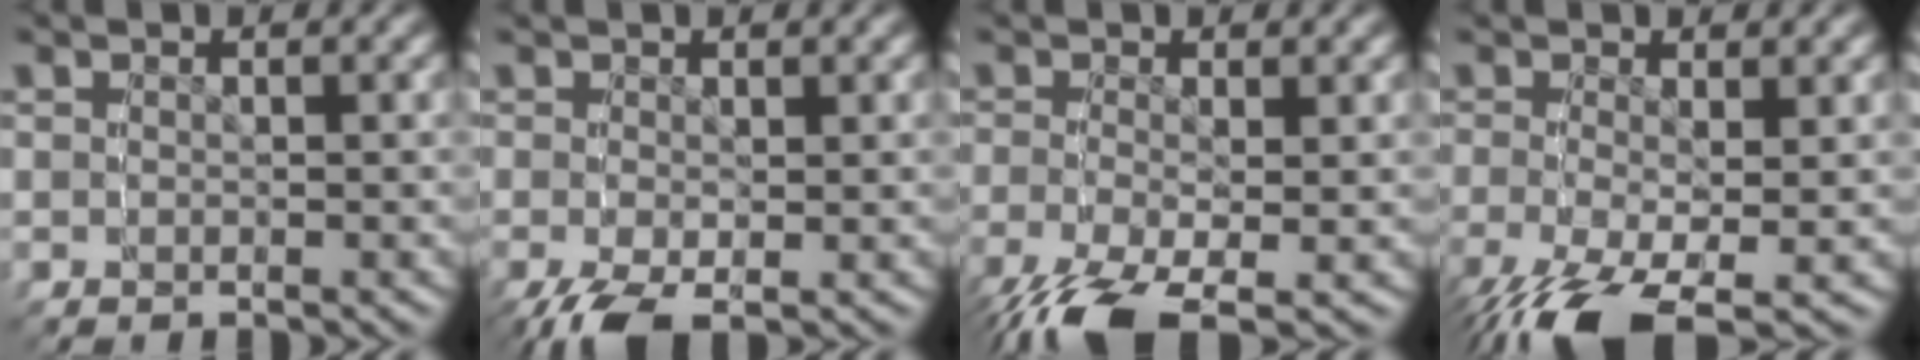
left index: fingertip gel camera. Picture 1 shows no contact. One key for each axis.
{"total": 0.7, "fx": -0.2, "fy": 0.7, "fz": -0.2, "tx": 0.006, "ty": -0.009, "tz": 0.004}
{"total": 2.7, "fx": -2.5, "fy": -0.3, "fz": -1.1, "tx": 0.026, "ty": -0.007, "tz": -0.036}
{"total": 2.0, "fx": -1.9, "fy": 0.4, "fz": -0.5, "tx": 0.016, "ty": -0.011, "tz": -0.024}